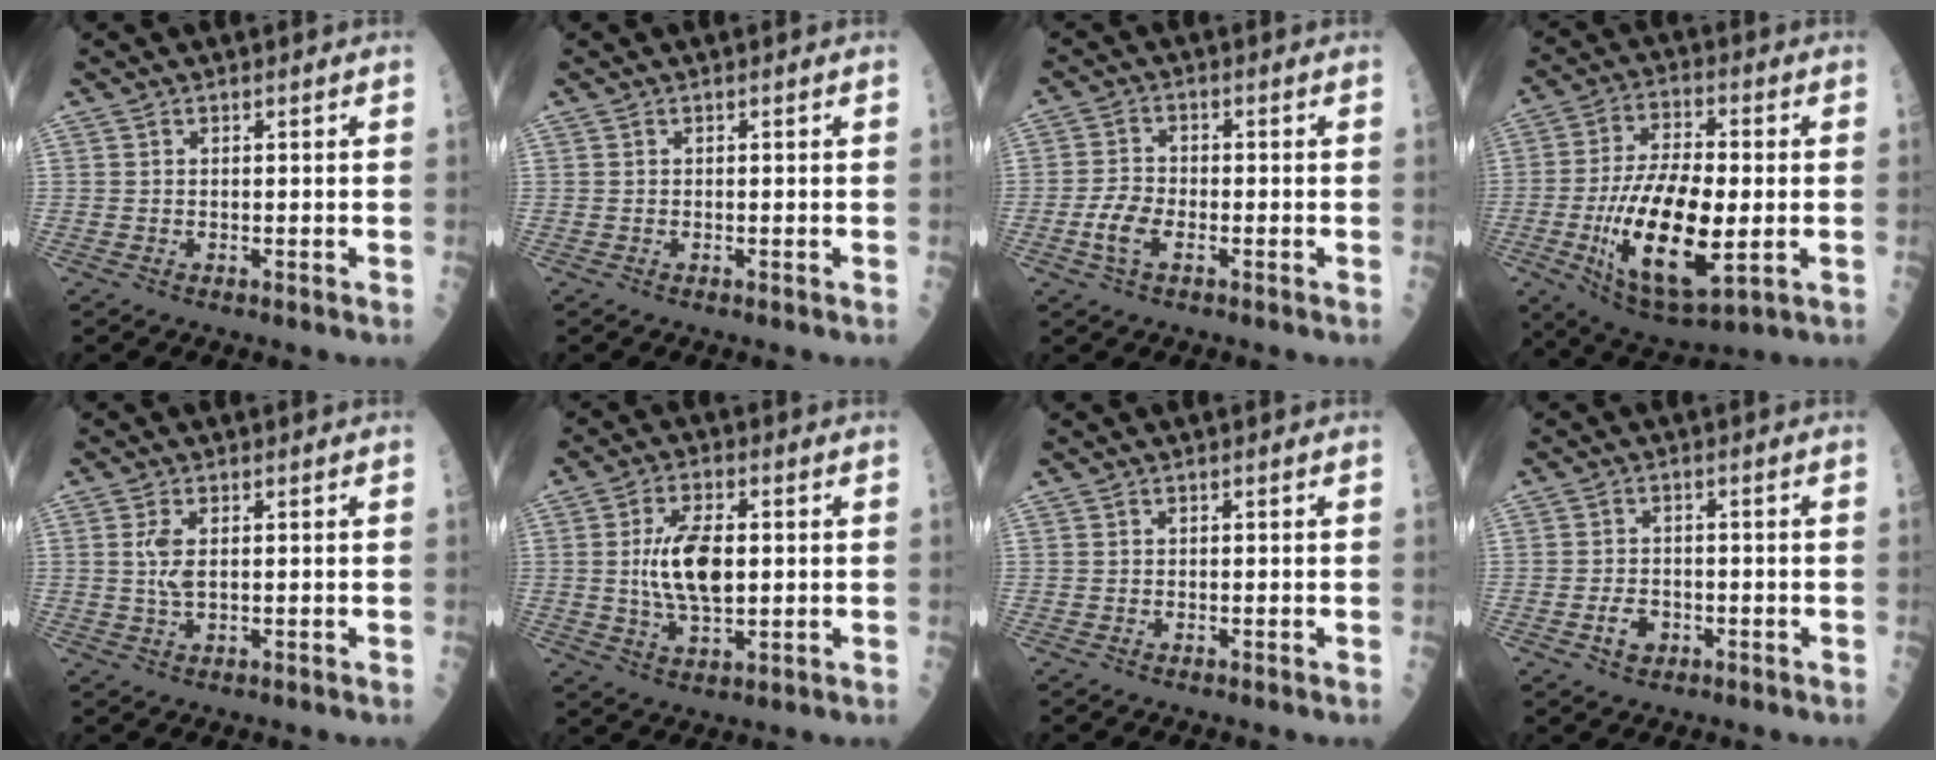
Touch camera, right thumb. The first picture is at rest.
{"total": 0.0}
{"total": 5.0, "force": [-1.9, 2.5, 3.8], "torque": [-0.078, 0.012, -0.039]}
{"total": 20.5, "force": [-3.7, 8.1, 18.5], "torque": [-0.344, -0.002, -0.050]}
{"total": 3.5, "force": [0.6, 1.4, 3.1], "torque": [-0.071, -0.002, 0.017]}
{"total": 10.8, "force": [0.7, 5.0, 9.6], "torque": [-0.171, -0.003, 0.017]}
{"total": 0.0}
{"total": 3.5, "force": [-1.3, 2.6, 1.9], "torque": [-0.019, 0.008, -0.021]}